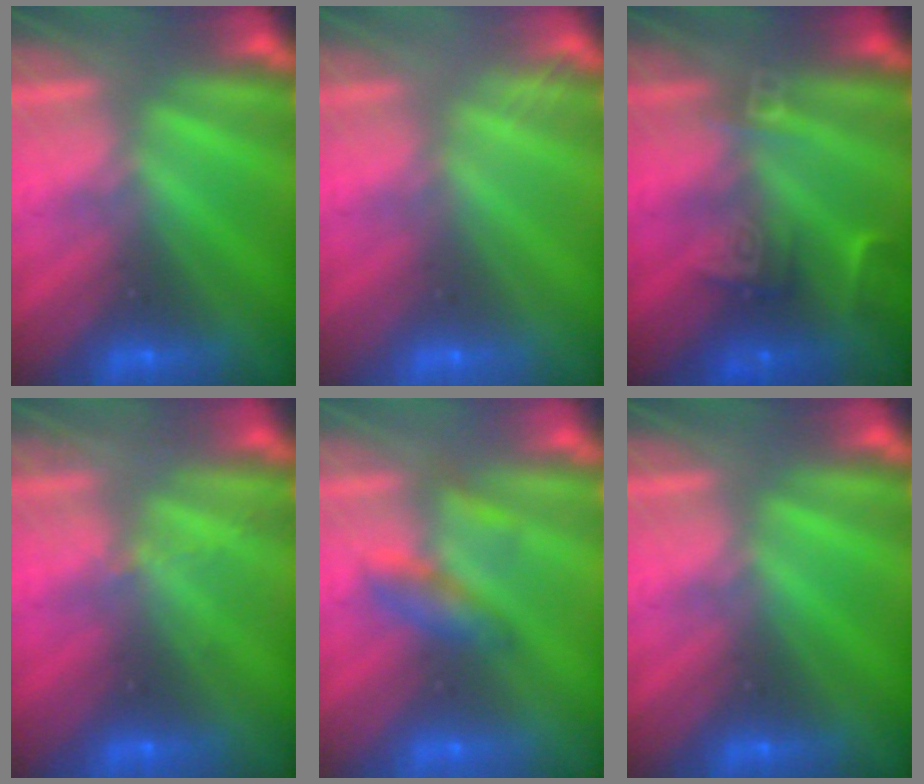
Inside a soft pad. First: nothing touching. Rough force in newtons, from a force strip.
{"total": 2.1}
{"total": 2.4}
{"total": 2.1}
{"total": 2.2}
{"total": 0.0}